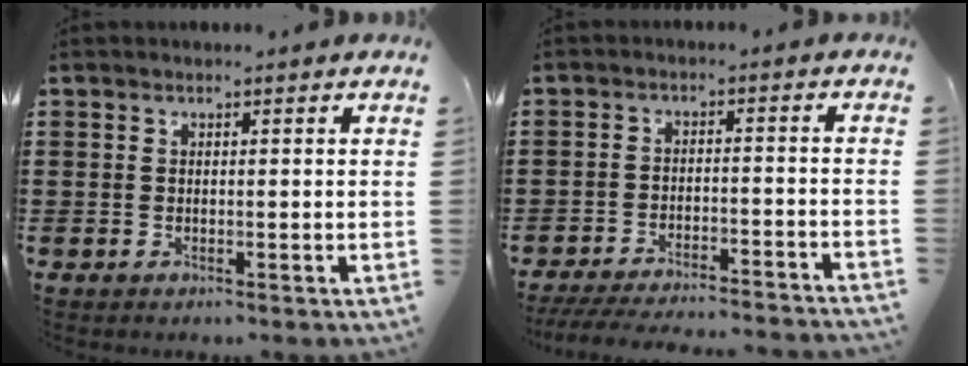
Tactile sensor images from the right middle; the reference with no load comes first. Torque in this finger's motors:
{"motor_torque": [0.49, 0.04, 0.42, 0.10]}